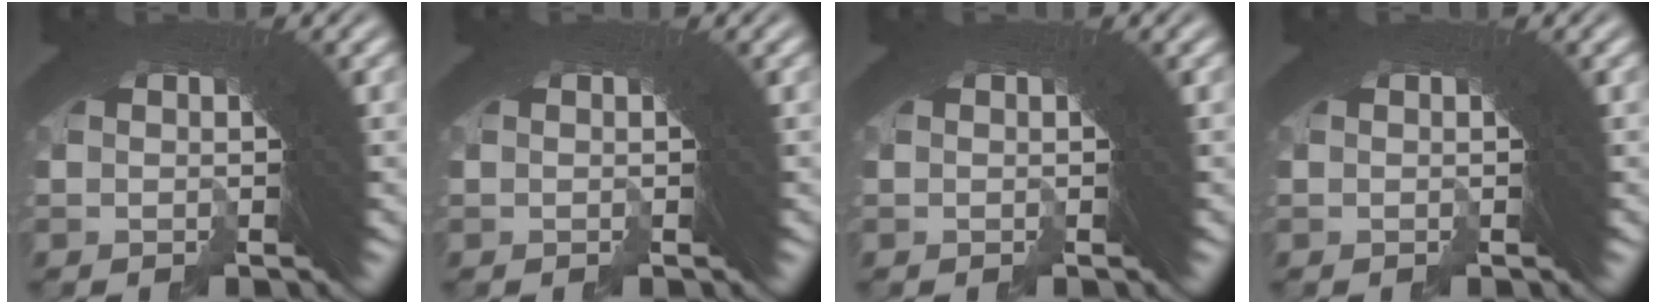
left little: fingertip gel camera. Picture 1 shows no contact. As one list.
[{"total": 0.0}, {"total": 0.0}, {"total": 0.0}]